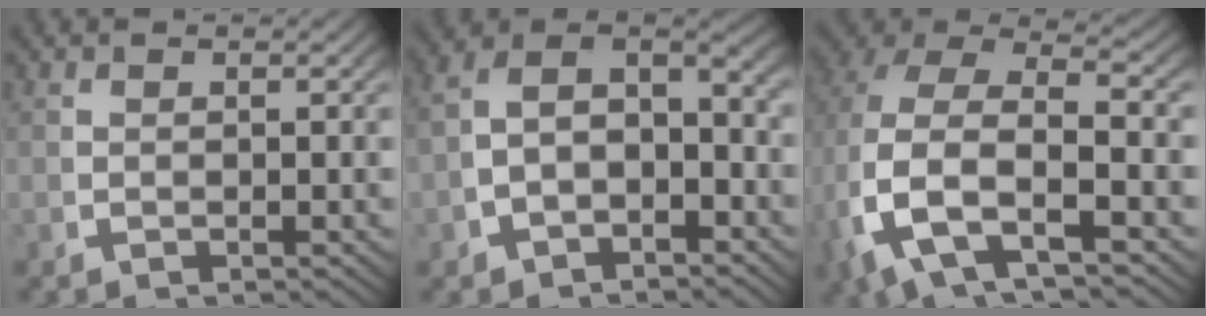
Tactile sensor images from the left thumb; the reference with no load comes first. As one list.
[{"total": 9.1, "force": [-0.4, 6.8, 6.0], "torque": [-0.096, -0.002, -0.014]}, {"total": 10.4, "force": [-0.1, 6.6, 8.0], "torque": [-0.192, -0.036, 0.012]}]